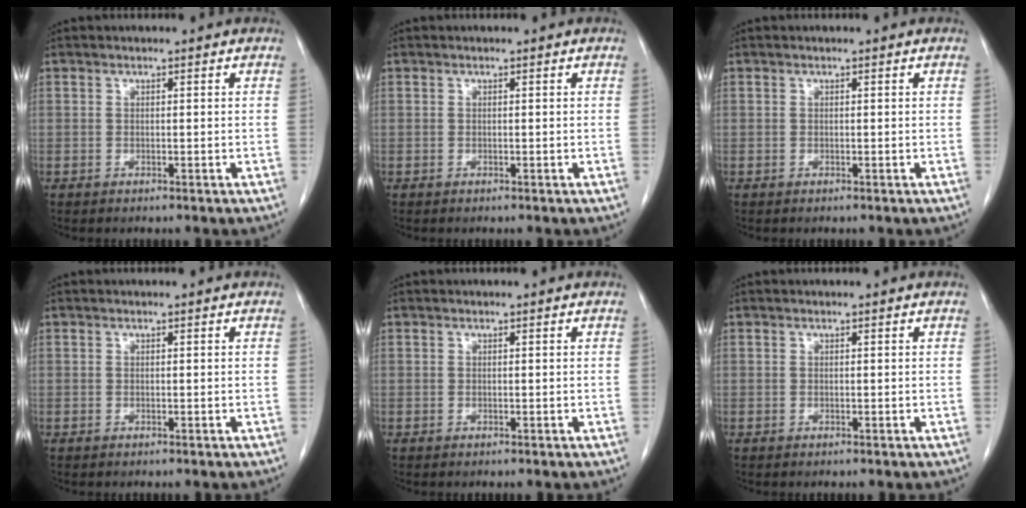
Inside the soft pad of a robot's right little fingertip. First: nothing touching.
{"total": 0.0}
{"total": 0.0}
{"total": 0.0}
{"total": 0.0}
{"total": 0.0}